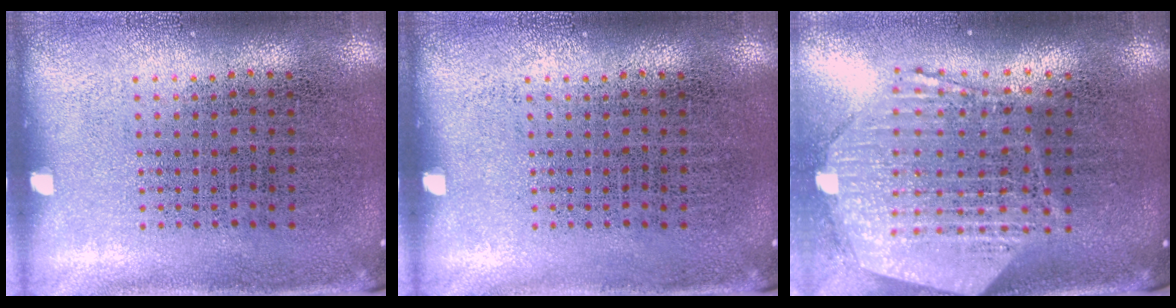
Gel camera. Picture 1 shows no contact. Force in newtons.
{"total": 0.0}
{"total": 2.9, "press": 2.4, "slide": 1.7}